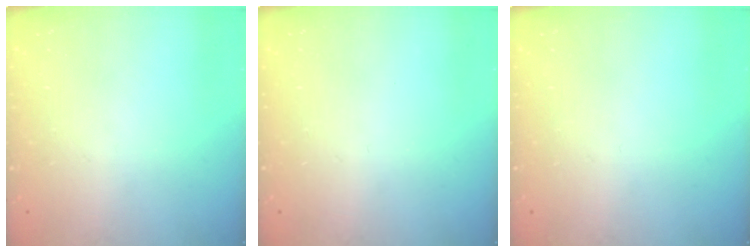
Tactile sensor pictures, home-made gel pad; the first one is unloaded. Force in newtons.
{"total": 0.0}
{"total": 0.0}